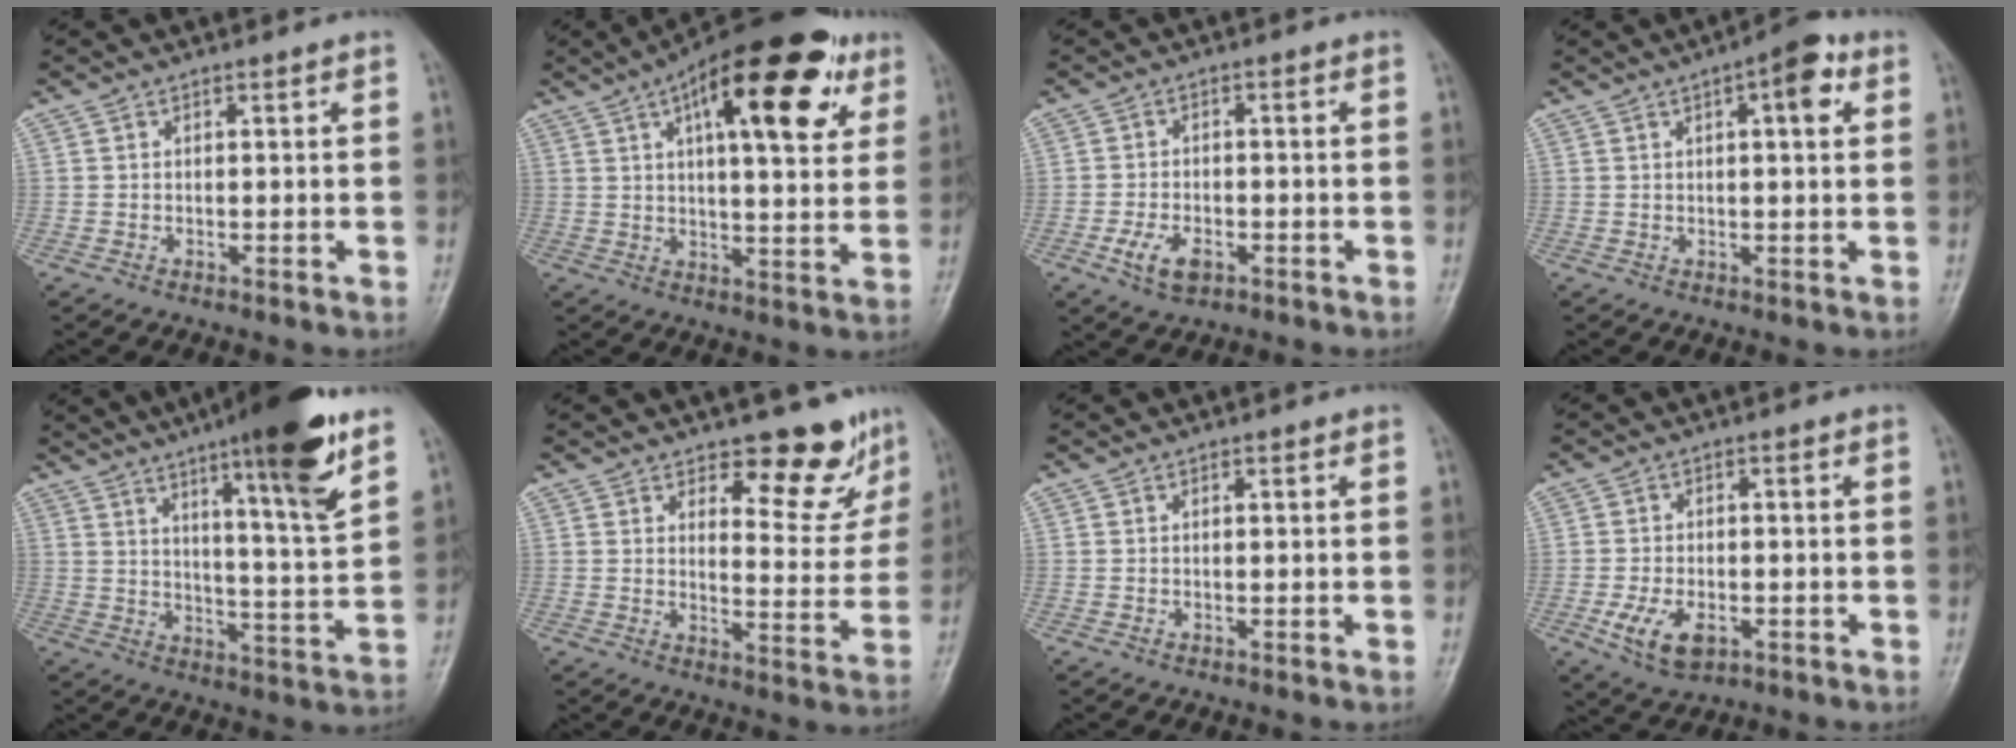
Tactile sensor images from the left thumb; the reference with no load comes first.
{"total": 22.2, "force": [9.9, 8.4, 18.0], "torque": [-0.241, -0.006, 0.140]}
{"total": 5.4, "force": [-2.4, 3.1, 3.7], "torque": [-0.068, 0.008, -0.042]}
{"total": 6.6, "force": [2.5, 2.2, 5.7], "torque": [-0.067, 0.005, 0.026]}
{"total": 17.0, "force": [10.3, 2.2, 13.4], "torque": [-0.185, -0.056, 0.154]}
{"total": 10.0, "force": [8.1, 4.1, 4.2], "torque": [-0.016, -0.068, 0.106]}
{"total": 0.0}
{"total": 7.2, "force": [-2.7, 4.2, 5.2], "torque": [-0.097, 0.001, -0.042]}